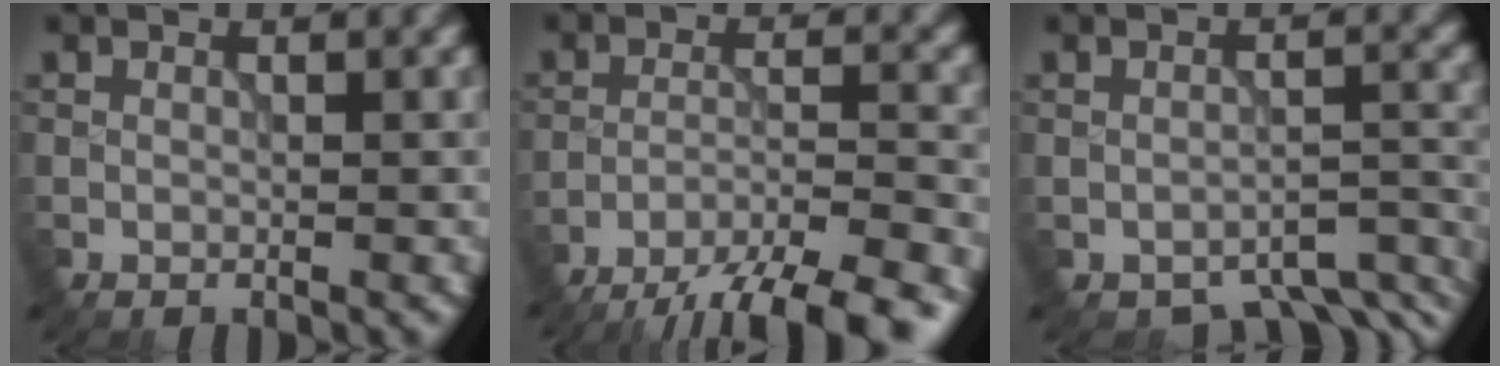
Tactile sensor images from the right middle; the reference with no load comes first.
{"total": 12.2, "force": [-10.3, 2.6, 5.9], "torque": [-0.089, -0.012, -0.137]}
{"total": 4.4, "force": [-3.6, 1.8, 1.9], "torque": [-0.020, -0.019, -0.044]}